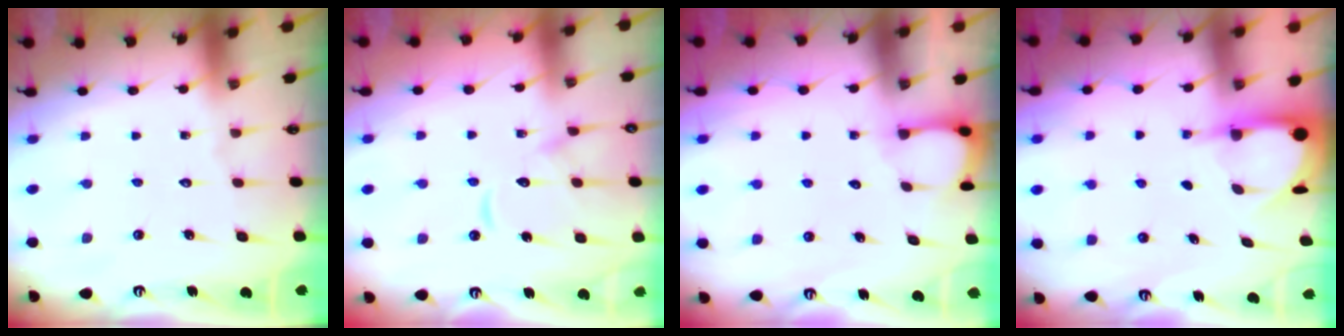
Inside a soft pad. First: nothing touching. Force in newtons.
{"total": 10.7, "press": 10.7, "slide": 1.1}
{"total": 2.1, "press": 2.1, "slide": 0.3}
{"total": 3.9, "press": 3.9, "slide": 0.3}